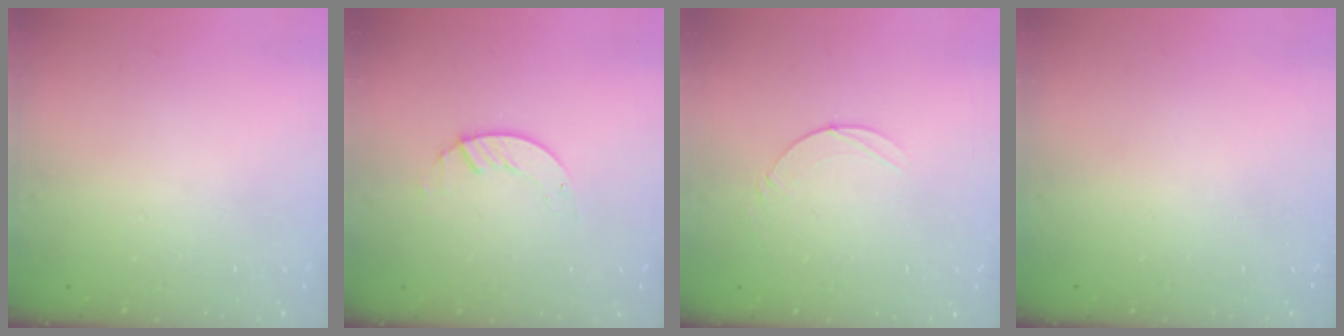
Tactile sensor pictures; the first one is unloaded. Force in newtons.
{"total": 1.3, "press": 1.3, "slide": 0.2}
{"total": 4.9, "press": 4.9, "slide": 0.4}
{"total": 0.0}